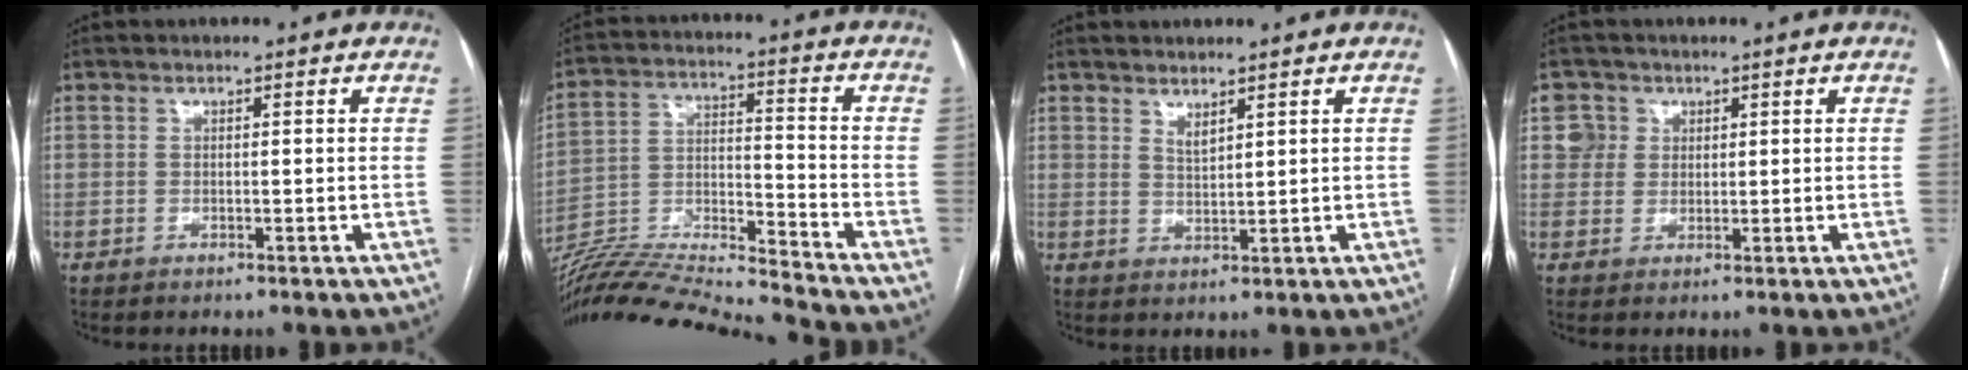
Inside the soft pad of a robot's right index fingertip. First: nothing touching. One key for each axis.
{"total": 18.2, "fx": -17.3, "fy": -2.2, "fz": 5.0, "tx": -0.092, "ty": 0.009, "tz": -0.302}
{"total": 1.9, "fx": 1.6, "fy": 0.3, "fz": 1.0, "tx": -0.023, "ty": -0.012, "tz": 0.035}
{"total": 3.5, "fx": 1.4, "fy": 3.2, "fz": 0.0, "tx": 0.007, "ty": 0.010, "tz": 0.026}